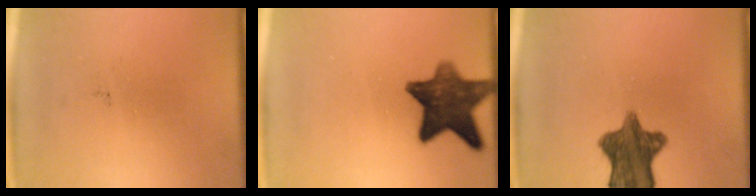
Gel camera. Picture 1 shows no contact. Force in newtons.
{"total": 11.0}
{"total": 10.1}